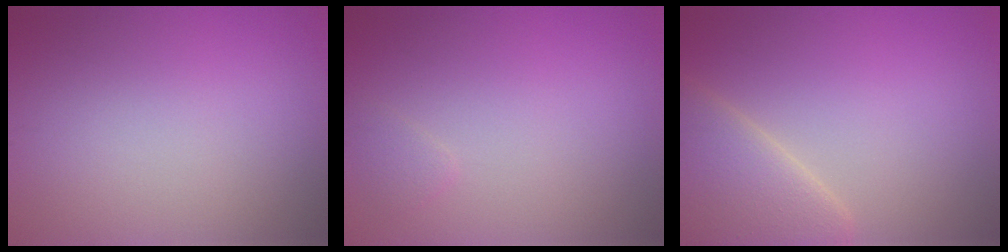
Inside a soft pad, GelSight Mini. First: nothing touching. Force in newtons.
{"total": 0.8, "press": 0.8, "slide": 0.1}
{"total": 5.7, "press": 5.7, "slide": 0.6}